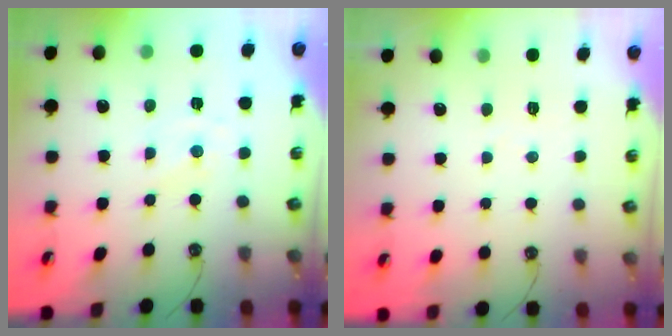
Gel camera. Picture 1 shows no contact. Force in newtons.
{"total": 2.6, "press": 2.6, "slide": 0.4}